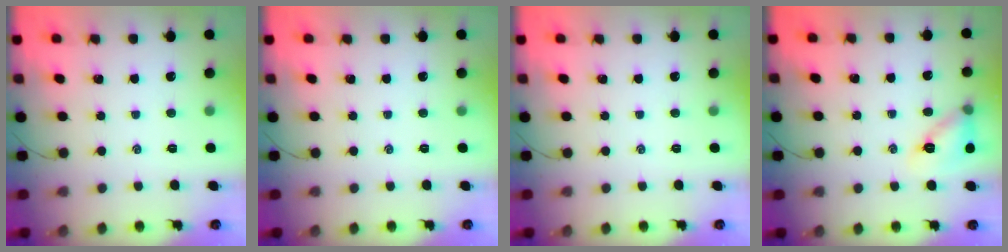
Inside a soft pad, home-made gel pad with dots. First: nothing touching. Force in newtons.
{"total": 0.0}
{"total": 0.0}
{"total": 11.1, "press": 10.8, "slide": 2.7}